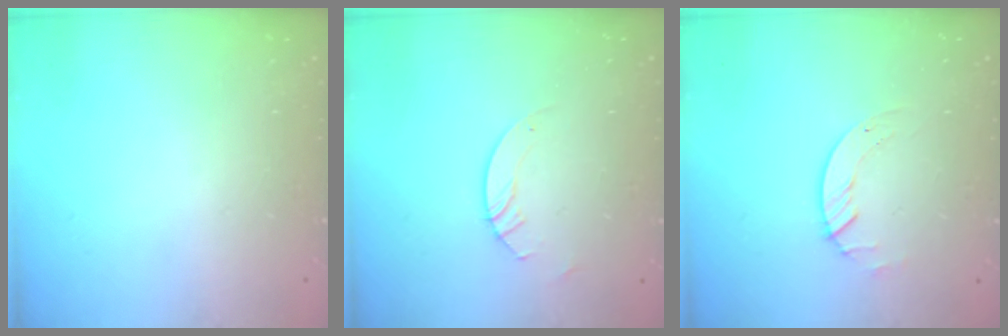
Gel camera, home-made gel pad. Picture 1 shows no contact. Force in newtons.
{"total": 3.0, "press": 3.0, "slide": 0.3}
{"total": 2.0, "press": 2.0, "slide": 0.2}